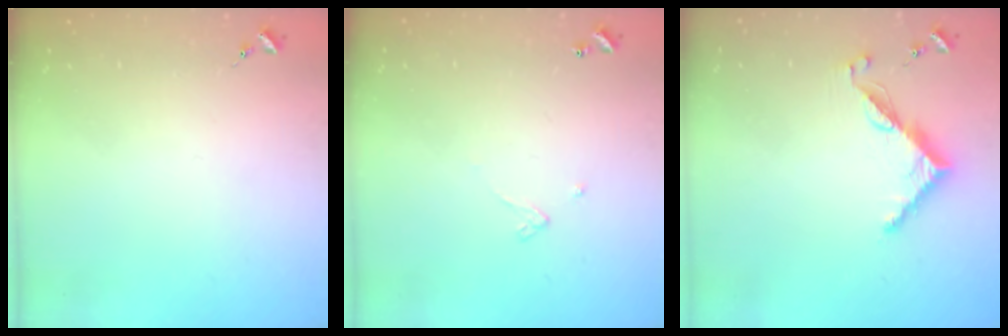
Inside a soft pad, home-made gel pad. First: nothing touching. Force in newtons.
{"total": 2.4, "press": 2.4, "slide": 0.2}
{"total": 7.5, "press": 7.4, "slide": 0.6}